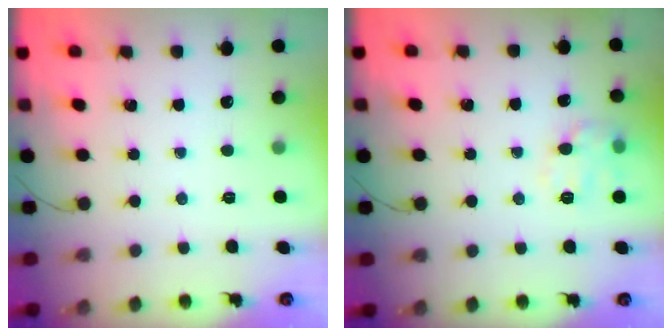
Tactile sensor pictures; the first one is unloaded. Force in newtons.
{"total": 10.0, "press": 10.0, "slide": 0.2}